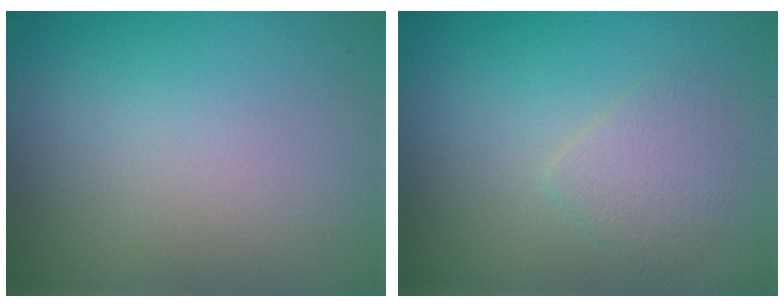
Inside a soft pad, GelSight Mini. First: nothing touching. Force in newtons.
{"total": 1.9, "press": 1.9, "slide": 0.1}